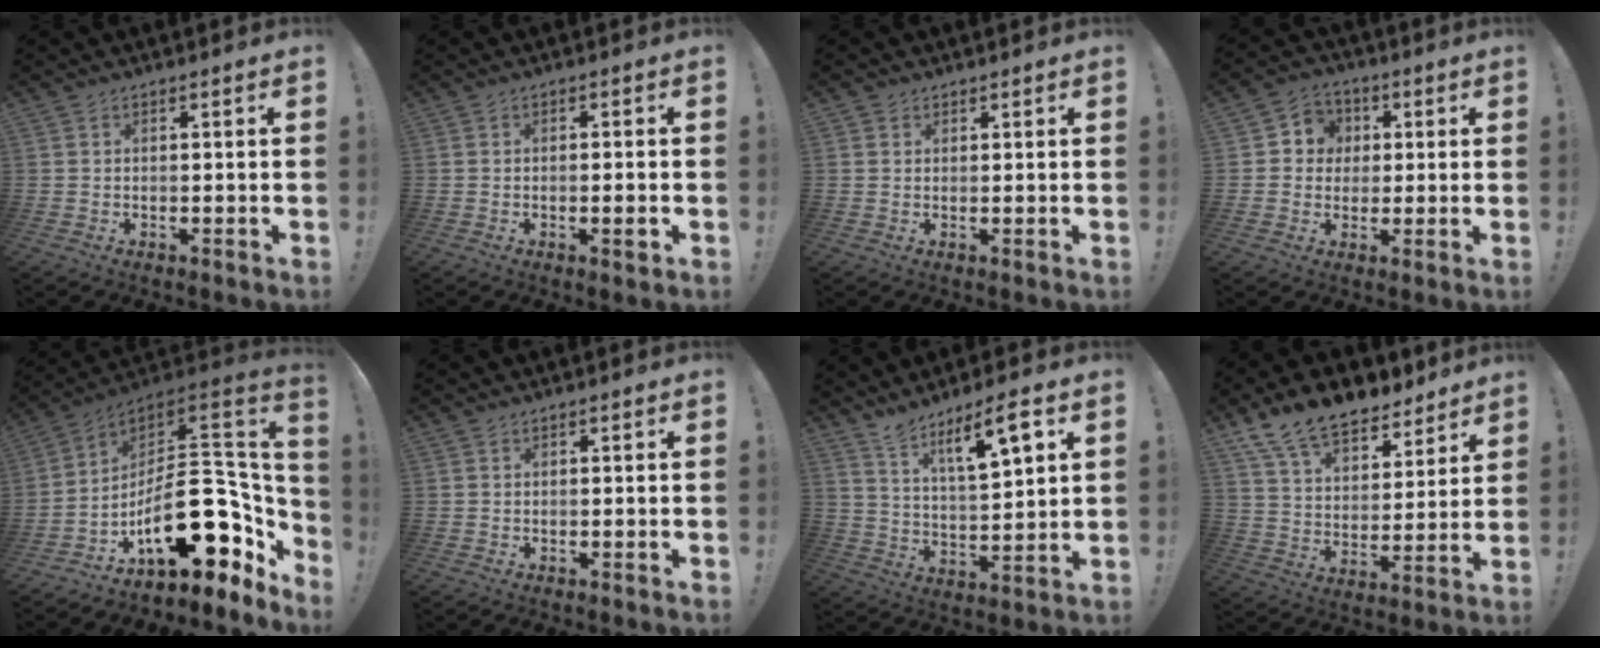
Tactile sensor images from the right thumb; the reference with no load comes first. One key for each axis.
{"total": 2.5, "fx": -0.7, "fy": 0.1, "fz": 2.3, "tx": -0.020, "ty": -0.006, "tz": -0.017}
{"total": 1.1, "fx": 0.8, "fy": 0.7, "fz": 0.1, "tx": 0.003, "ty": -0.002, "tz": 0.015}
{"total": 7.1, "fx": 0.1, "fy": 6.9, "fz": 1.8, "tx": -0.024, "ty": 0.007, "tz": 0.007}
{"total": 24.2, "fx": -6.0, "fy": 12.2, "fz": 20.0, "tx": -0.311, "ty": 0.013, "tz": -0.086}
{"total": 0.0}
{"total": 10.9, "fx": 7.4, "fy": 1.9, "fz": 7.7, "tx": -0.126, "ty": -0.041, "tz": 0.122}
{"total": 14.8, "fx": 11.7, "fy": 7.0, "fz": 5.6, "tx": -0.107, "ty": -0.082, "tz": 0.218}